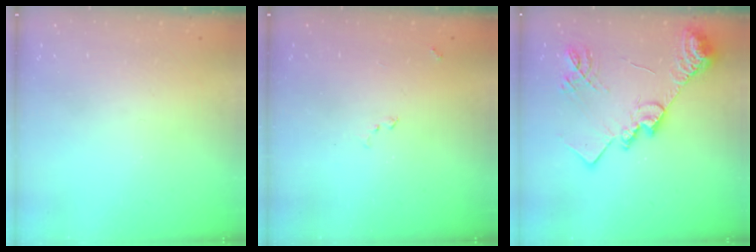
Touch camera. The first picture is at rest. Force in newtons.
{"total": 6.4, "press": 6.4, "slide": 0.9}
{"total": 20.8, "press": 20.8, "slide": 1.8}